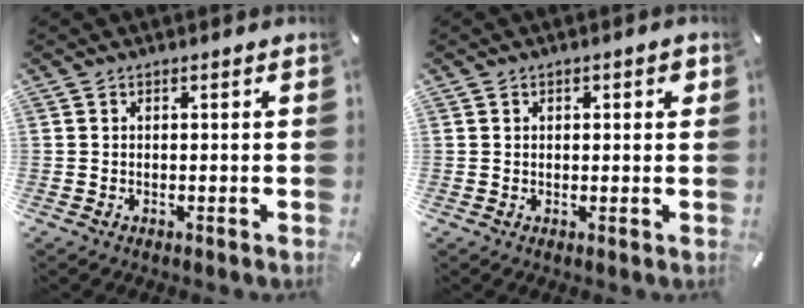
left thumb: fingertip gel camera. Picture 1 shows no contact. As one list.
[{"total": 1.6, "force": [0.4, 0.9, 1.2], "torque": [-0.016, 0.003, 0.004]}]